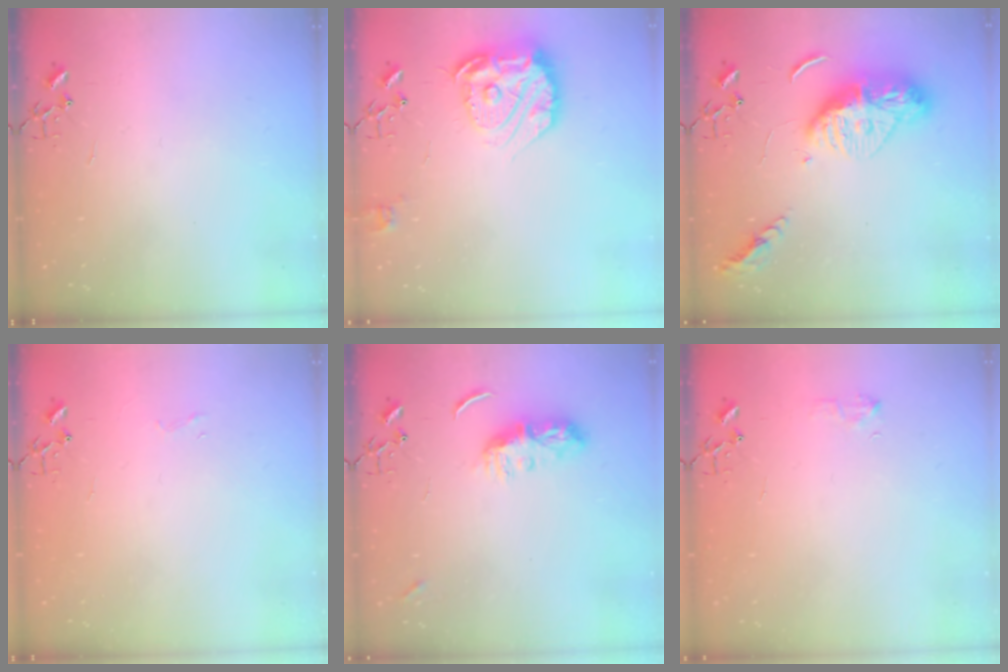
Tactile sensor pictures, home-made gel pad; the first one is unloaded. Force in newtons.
{"total": 17.2, "press": 17.1, "slide": 1.4}
{"total": 15.4, "press": 15.3, "slide": 1.2}
{"total": 3.4, "press": 3.4, "slide": 0.3}
{"total": 7.4, "press": 7.4, "slide": 0.5}
{"total": 6.0, "press": 6.0, "slide": 0.6}